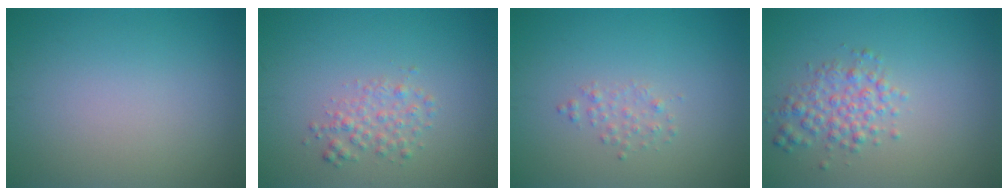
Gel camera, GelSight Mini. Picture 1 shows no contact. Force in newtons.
{"total": 2.0, "press": 2.0, "slide": 0.1}
{"total": 1.0, "press": 1.0, "slide": 0.1}
{"total": 2.8, "press": 2.8, "slide": 0.1}